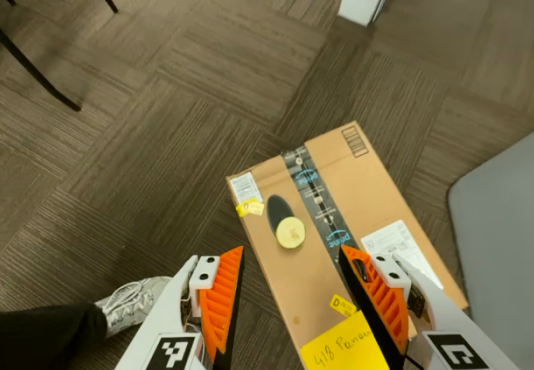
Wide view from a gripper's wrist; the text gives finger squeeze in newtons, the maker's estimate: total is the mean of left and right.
{"total": 0.0}